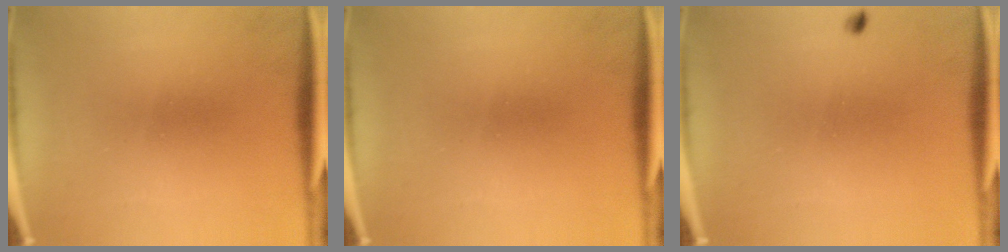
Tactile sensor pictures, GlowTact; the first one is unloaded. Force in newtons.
{"total": 0.0}
{"total": 0.6}